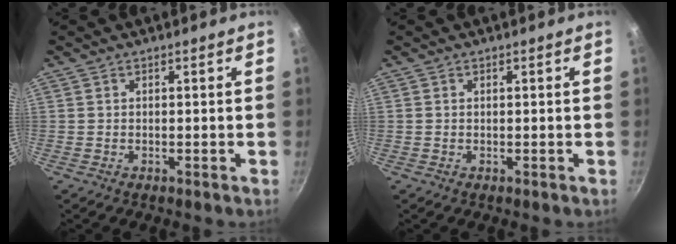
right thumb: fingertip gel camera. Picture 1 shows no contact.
{"total": 0.0}